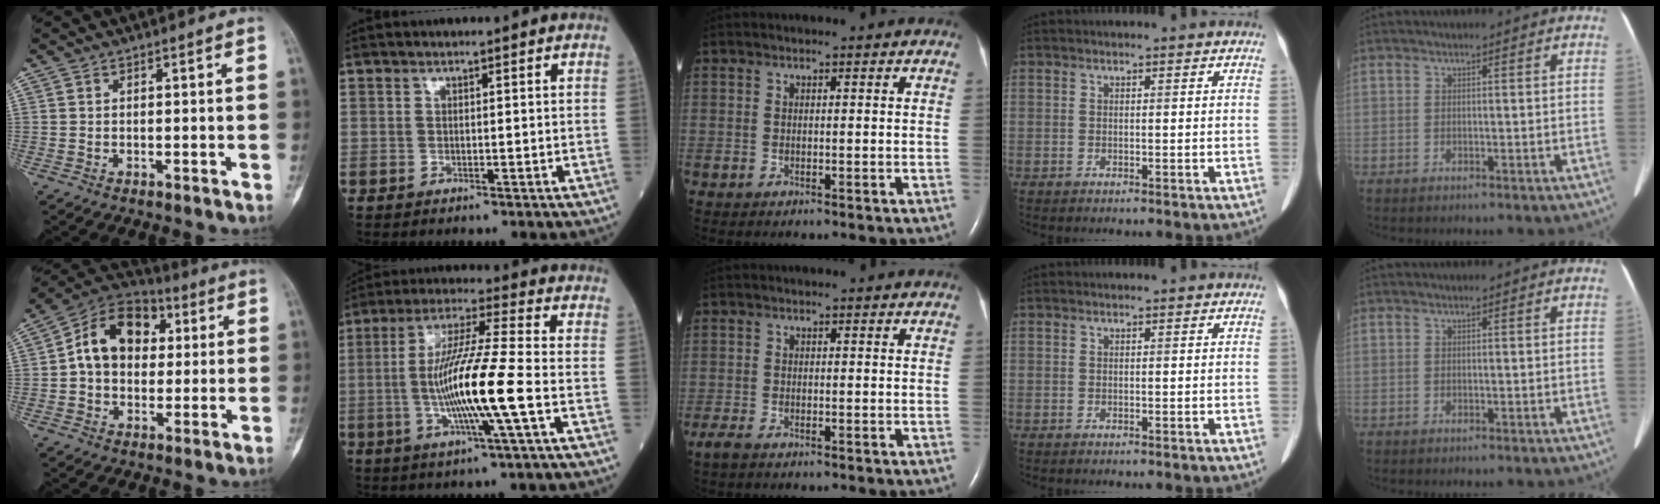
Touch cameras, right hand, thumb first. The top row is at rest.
{"thumb": {"total": 14.6, "force": [2.4, 10.8, 9.5], "torque": [-0.124, 0.023, 0.029]}, "index": {"total": 13.5, "force": [-2.7, -0.6, 13.2], "torque": [-0.254, -0.008, -0.057]}, "middle": {"total": 1.8, "force": [-1.3, 0.6, 1.1], "torque": [-0.029, -0.005, -0.025]}}